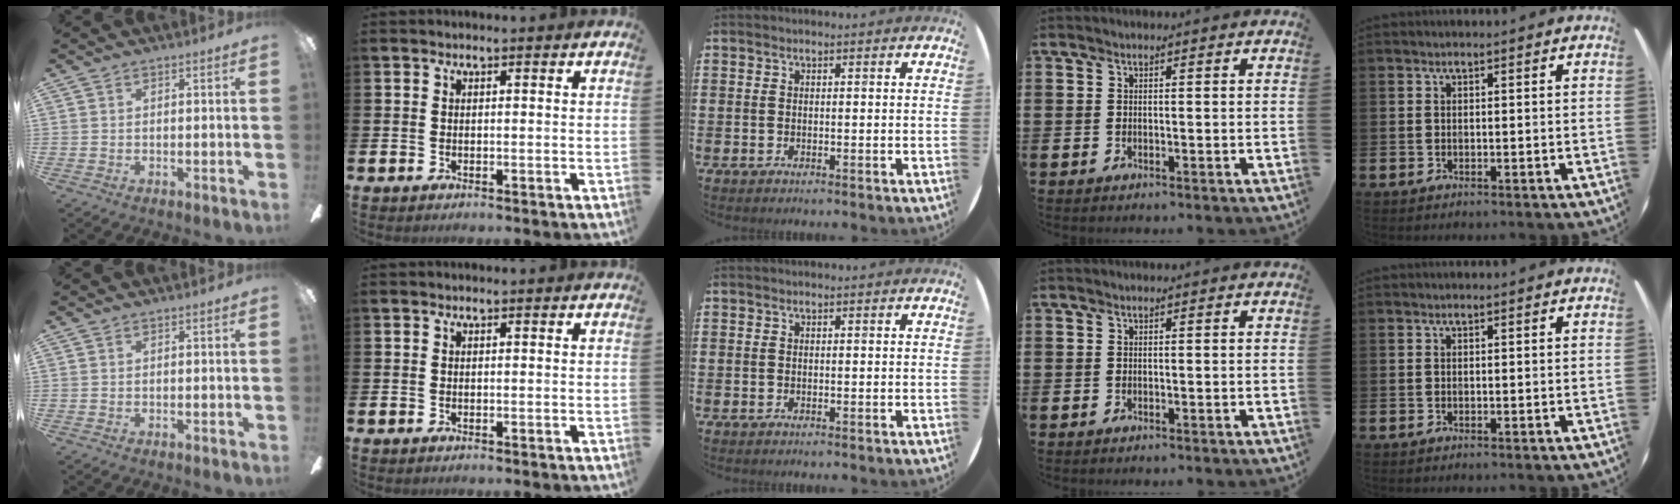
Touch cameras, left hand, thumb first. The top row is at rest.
{}